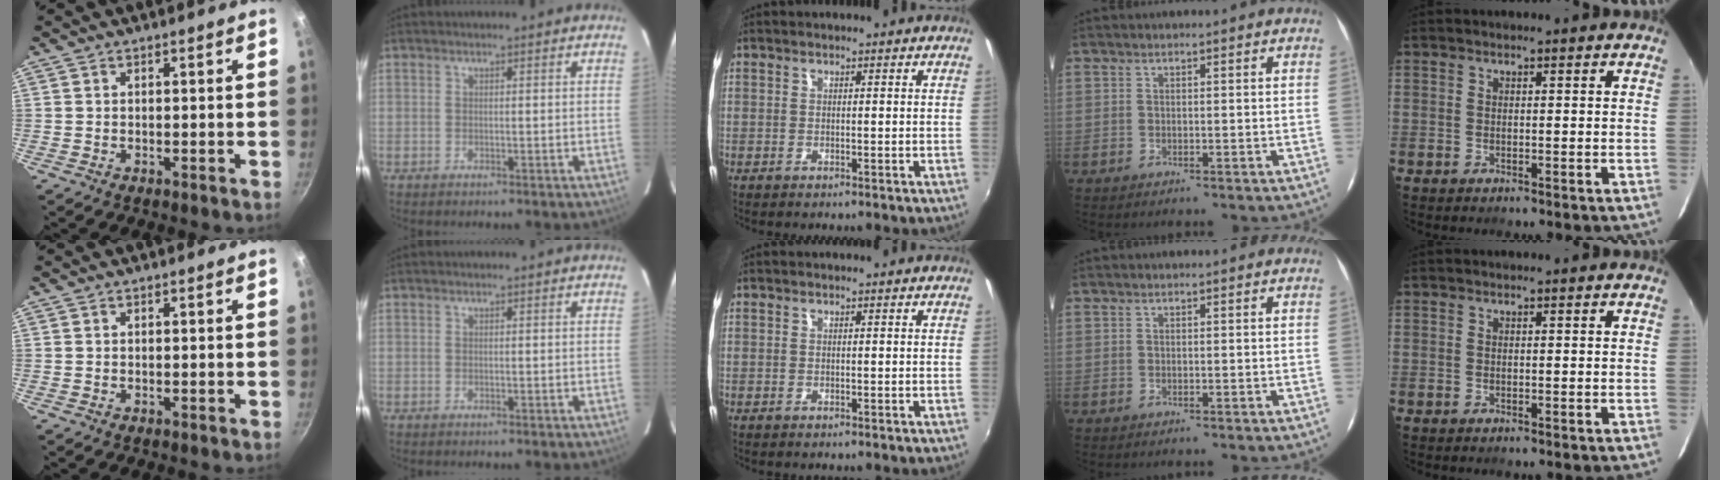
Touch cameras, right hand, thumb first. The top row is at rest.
{}